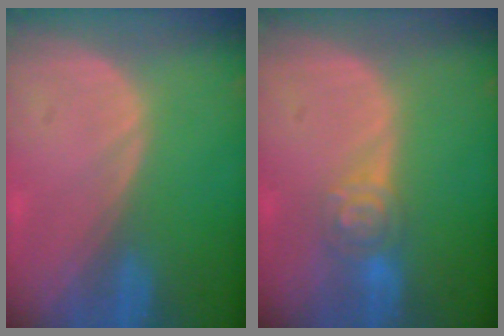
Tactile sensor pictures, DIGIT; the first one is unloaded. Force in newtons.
{"total": 4.6, "press": 4.0, "slide": 2.3}